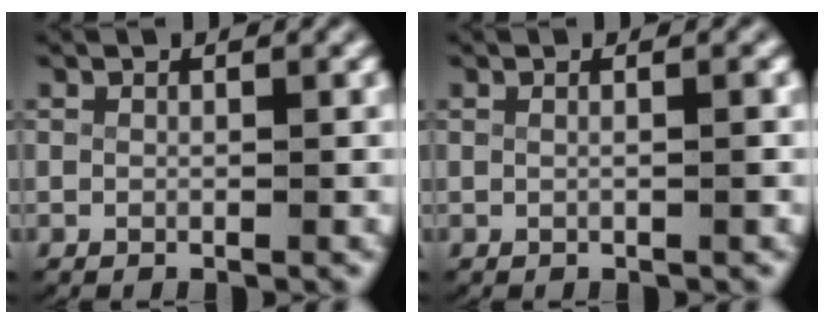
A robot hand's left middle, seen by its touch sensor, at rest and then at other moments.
{"total": 0.9, "force": [-0.2, -0.3, 0.8], "torque": [-0.013, 0.000, -0.002]}